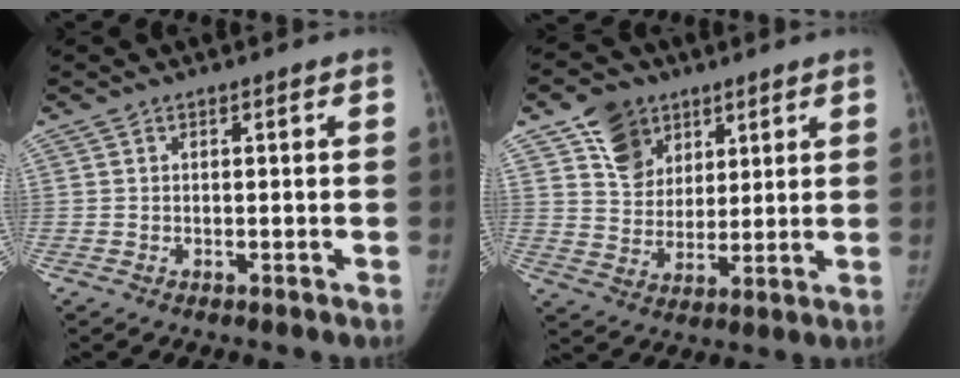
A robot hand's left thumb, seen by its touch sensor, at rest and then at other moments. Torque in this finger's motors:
{"motor_torque": [0.27, -0.15, 0.89, -0.96, 0.22]}